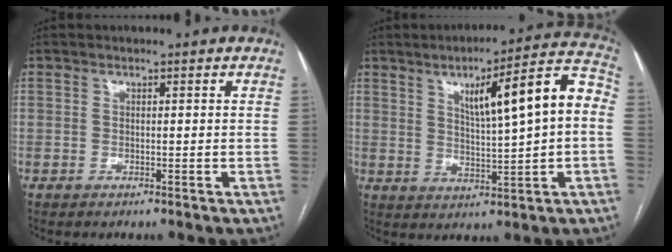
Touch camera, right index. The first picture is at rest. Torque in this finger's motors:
{"motor_torque": [1.44, 0.70, 0.34, 0.16]}